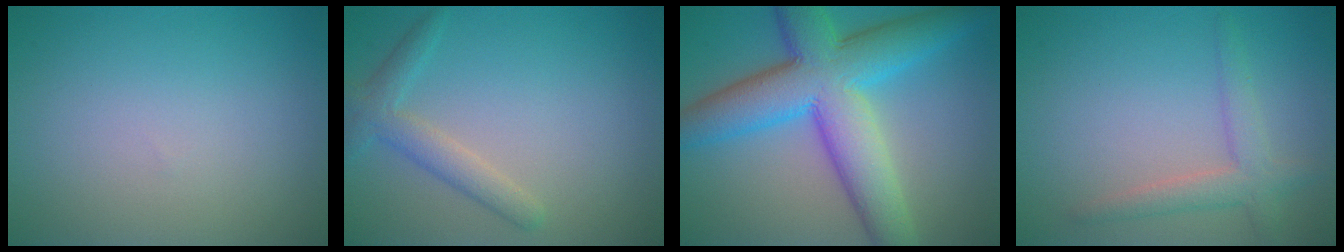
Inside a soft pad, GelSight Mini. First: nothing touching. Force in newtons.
{"total": 2.7, "press": 2.7, "slide": 0.1}
{"total": 10.8, "press": 10.8, "slide": 0.1}
{"total": 2.8, "press": 2.8, "slide": 0.1}